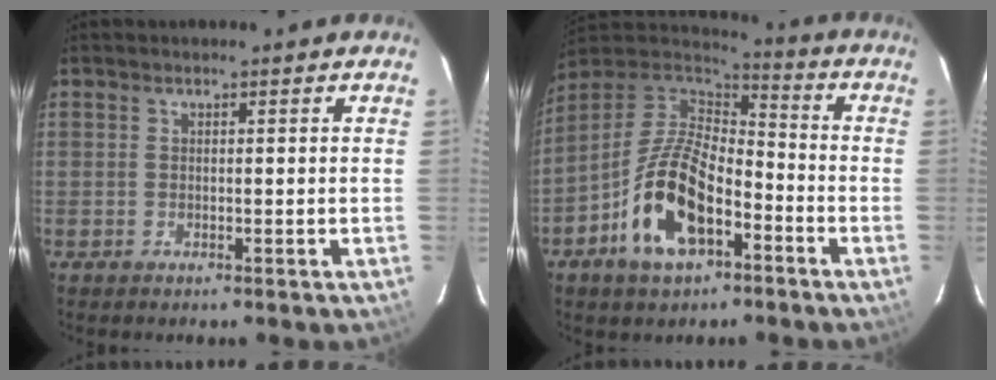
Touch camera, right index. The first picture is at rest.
{"total": 15.8, "force": [-6.9, 7.8, 11.9], "torque": [-0.239, 0.005, -0.124]}